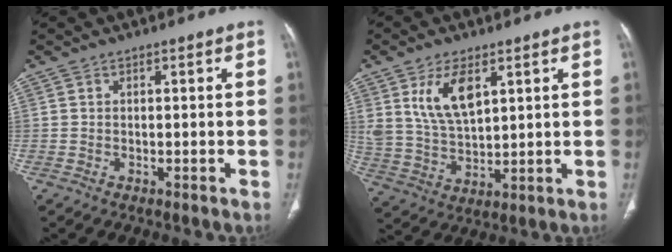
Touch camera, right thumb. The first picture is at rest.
{"total": 10.5, "force": [4.6, 5.2, 7.8], "torque": [-0.140, -0.022, 0.101]}